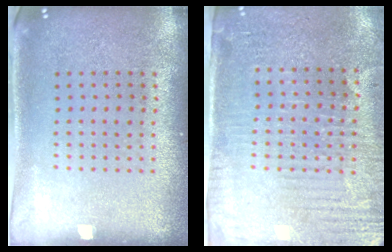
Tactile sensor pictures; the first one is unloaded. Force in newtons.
{"total": 3.2, "press": 2.9, "slide": 1.3}